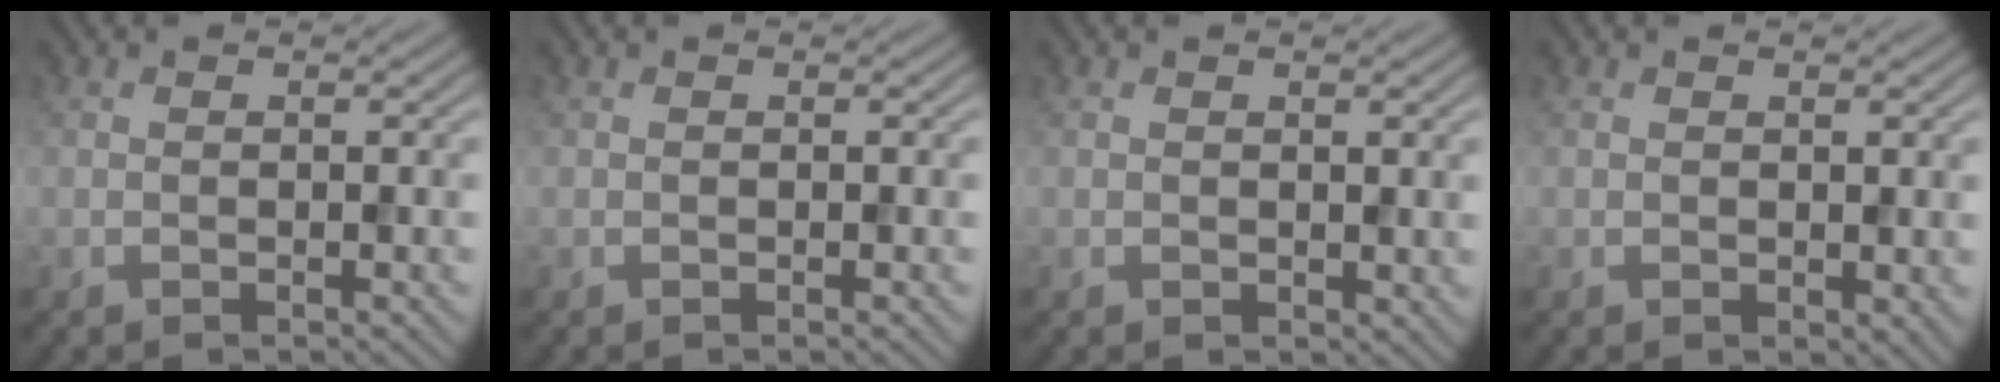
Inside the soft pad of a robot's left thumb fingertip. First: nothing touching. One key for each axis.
{"total": 0.0}
{"total": 0.6, "fx": 0.4, "fy": 0.4, "fz": 0.2, "tx": -0.002, "ty": -0.004, "tz": 0.008}
{"total": 1.0, "fx": 0.2, "fy": 0.7, "fz": 0.7, "tx": -0.009, "ty": -0.004, "tz": 0.007}